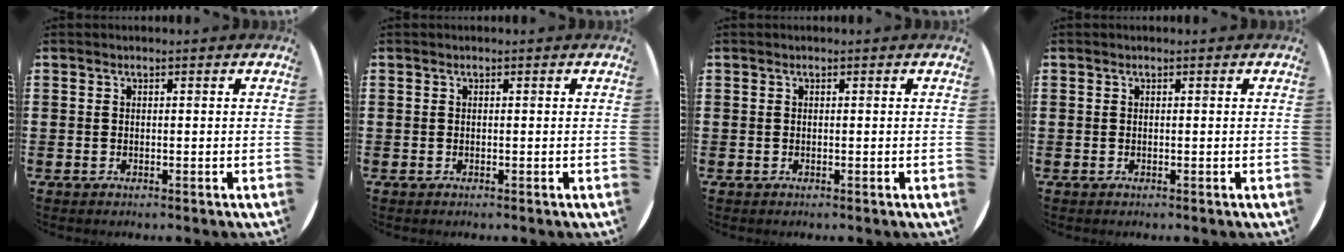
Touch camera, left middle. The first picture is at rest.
{"total": 0.0}
{"total": 0.0}
{"total": 0.0}